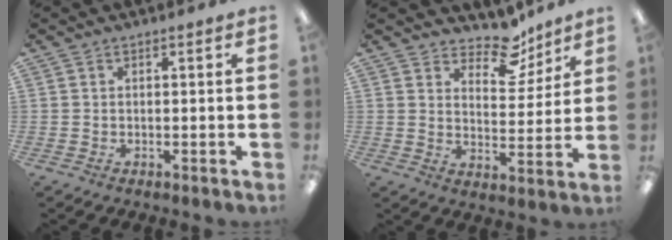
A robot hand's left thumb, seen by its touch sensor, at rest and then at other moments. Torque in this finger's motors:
{"motor_torque": [0.18, 0.16, -0.18, -0.32, -0.05]}